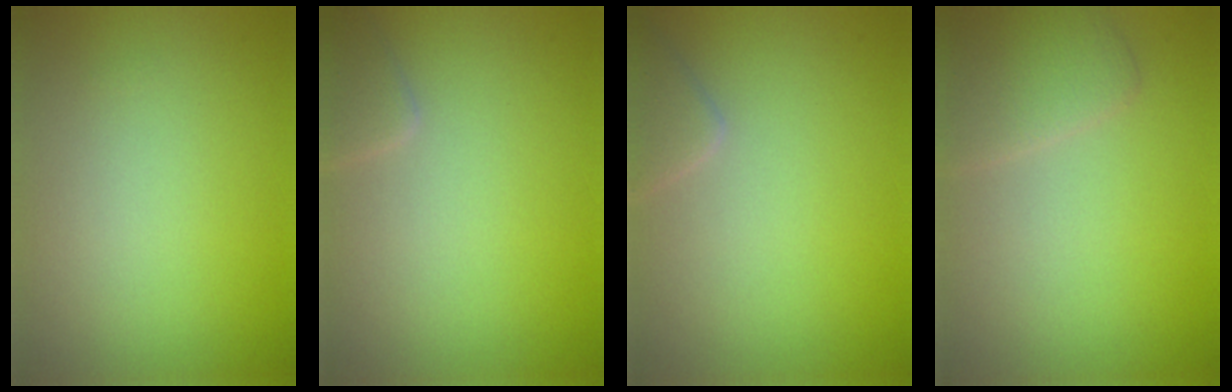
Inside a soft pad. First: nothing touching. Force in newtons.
{"total": 1.6, "press": 1.6, "slide": 0.1}
{"total": 1.8, "press": 1.8, "slide": 0.1}
{"total": 2.6, "press": 2.6, "slide": 0.2}